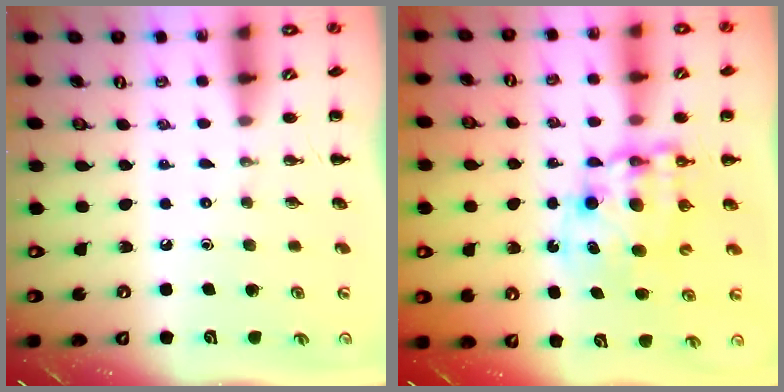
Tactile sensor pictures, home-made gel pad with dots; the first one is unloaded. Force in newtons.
{"total": 10.5, "press": 10.2, "slide": 2.5}